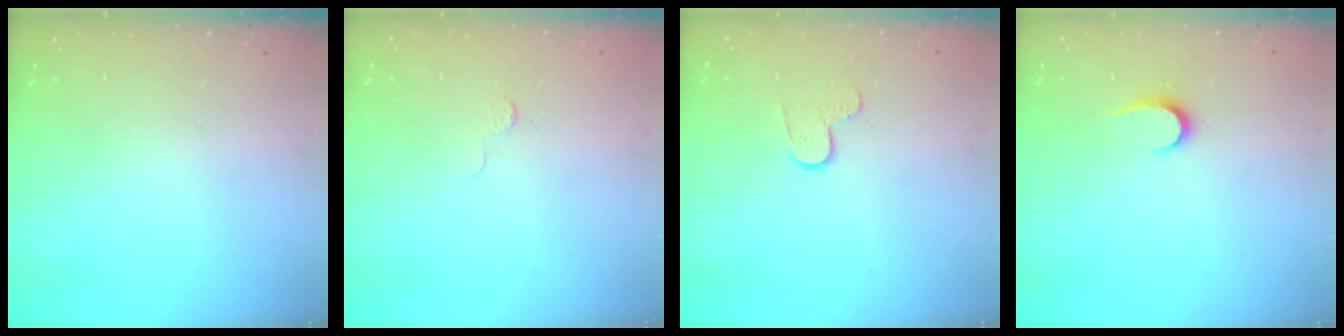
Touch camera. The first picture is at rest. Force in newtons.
{"total": 2.1, "press": 2.1, "slide": 0.2}
{"total": 5.9, "press": 5.9, "slide": 0.5}
{"total": 6.1, "press": 6.1, "slide": 0.7}